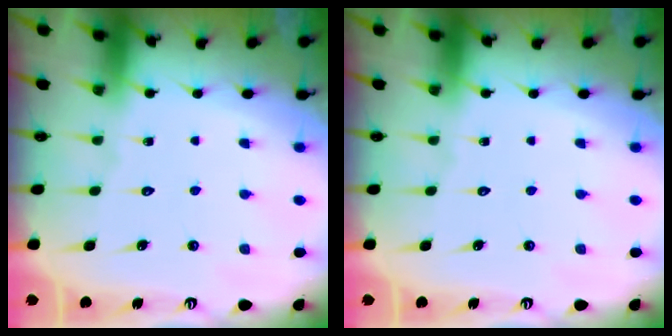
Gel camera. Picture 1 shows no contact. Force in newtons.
{"total": 0.0}